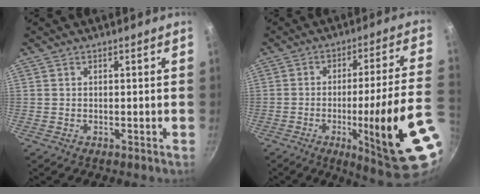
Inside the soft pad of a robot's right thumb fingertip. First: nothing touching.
{"total": 22.5, "force": [-6.1, 3.0, 21.5], "torque": [-0.281, 0.009, -0.074]}